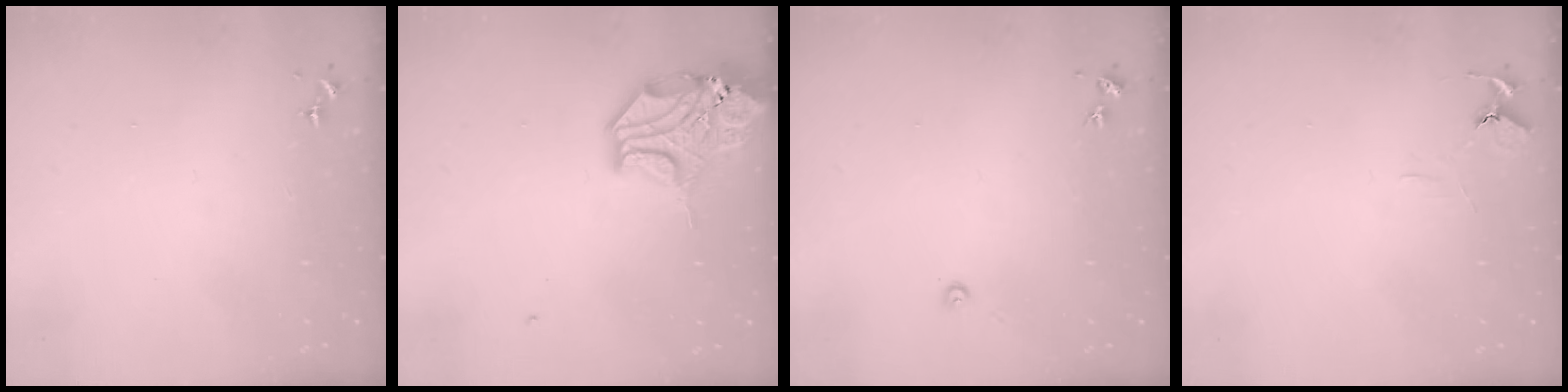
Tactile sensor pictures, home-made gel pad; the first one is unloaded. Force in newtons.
{"total": 14.3, "press": 14.1, "slide": 2.1}
{"total": 2.7, "press": 2.7, "slide": 0.2}
{"total": 5.8, "press": 5.8, "slide": 0.6}